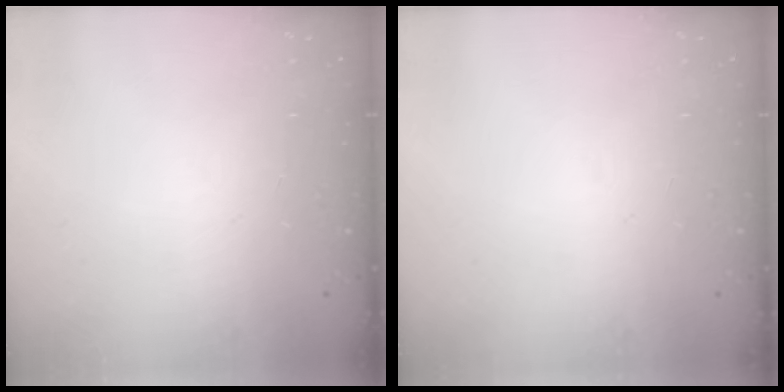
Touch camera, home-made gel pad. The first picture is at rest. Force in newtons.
{"total": 0.0}